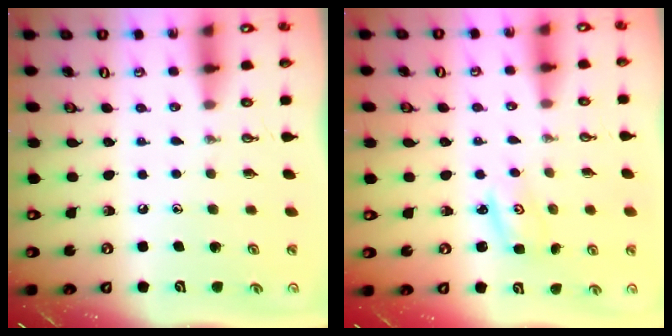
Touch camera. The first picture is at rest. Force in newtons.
{"total": 2.4, "press": 2.3, "slide": 0.4}